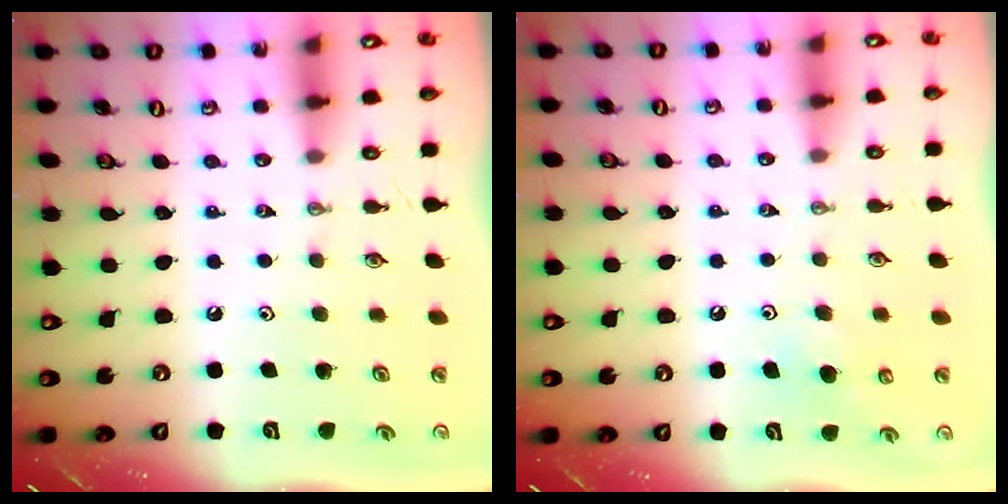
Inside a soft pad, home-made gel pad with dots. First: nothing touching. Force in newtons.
{"total": 5.3, "press": 5.1, "slide": 1.2}